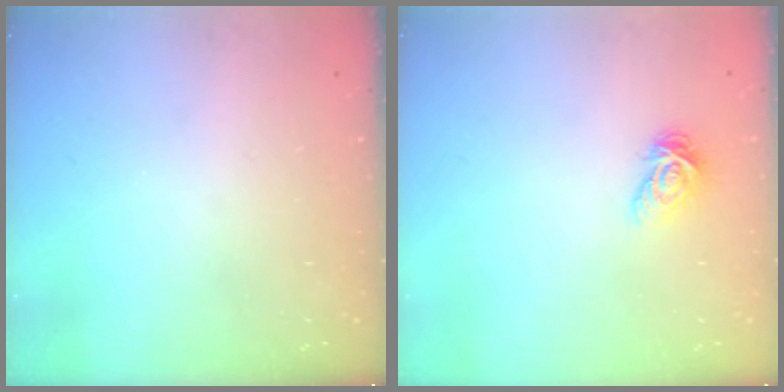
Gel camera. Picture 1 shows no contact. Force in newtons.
{"total": 4.7, "press": 4.7, "slide": 0.0}